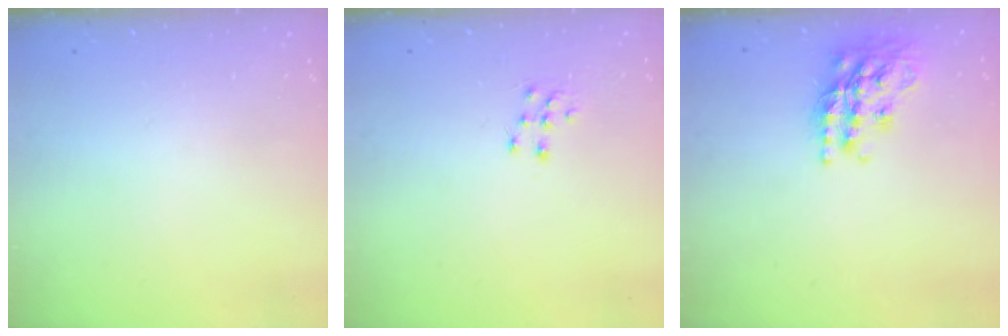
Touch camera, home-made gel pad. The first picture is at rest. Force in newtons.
{"total": 7.2, "press": 7.1, "slide": 0.7}
{"total": 19.6, "press": 19.6, "slide": 1.4}